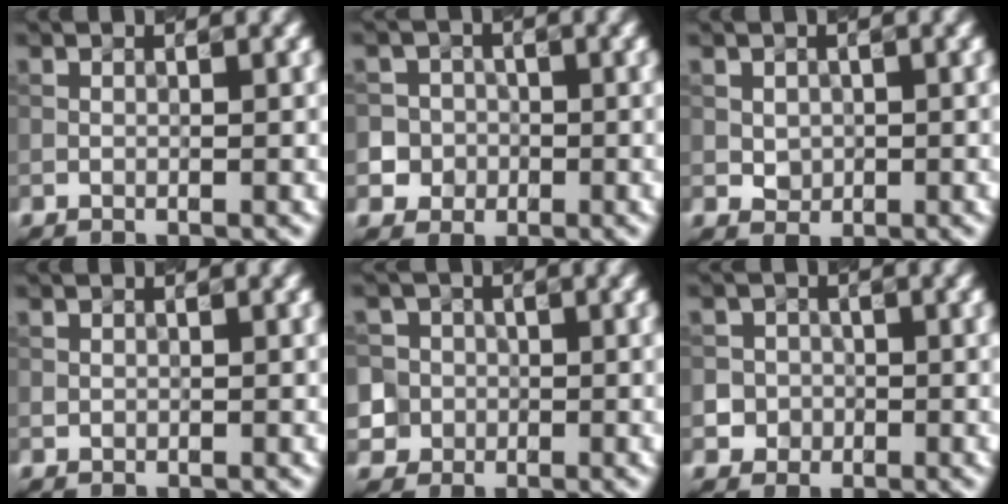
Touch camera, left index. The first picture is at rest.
{"total": 4.5, "force": [-1.0, 4.3, 0.6], "torque": [0.004, 0.019, -0.031]}
{"total": 1.4, "force": [0.1, 1.2, 0.7], "torque": [-0.016, 0.000, 0.005]}
{"total": 0.0}
{"total": 6.9, "force": [-0.4, 6.6, 1.9], "torque": [-0.046, 0.029, -0.030]}
{"total": 3.3, "force": [-1.0, 3.1, 0.4], "torque": [0.015, 0.012, -0.028]}